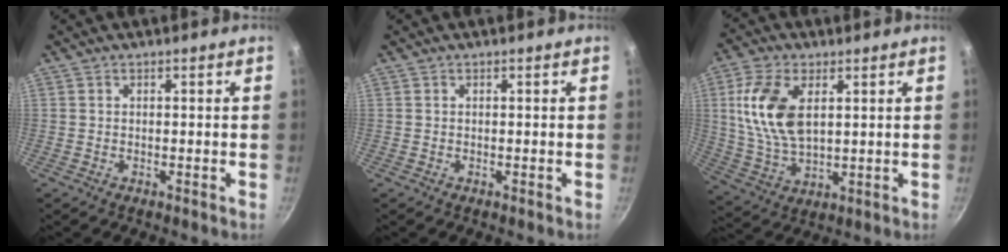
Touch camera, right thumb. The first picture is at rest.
{"total": 0.0}
{"total": 13.3, "force": [3.4, 7.4, 10.6], "torque": [-0.204, -0.013, 0.073]}